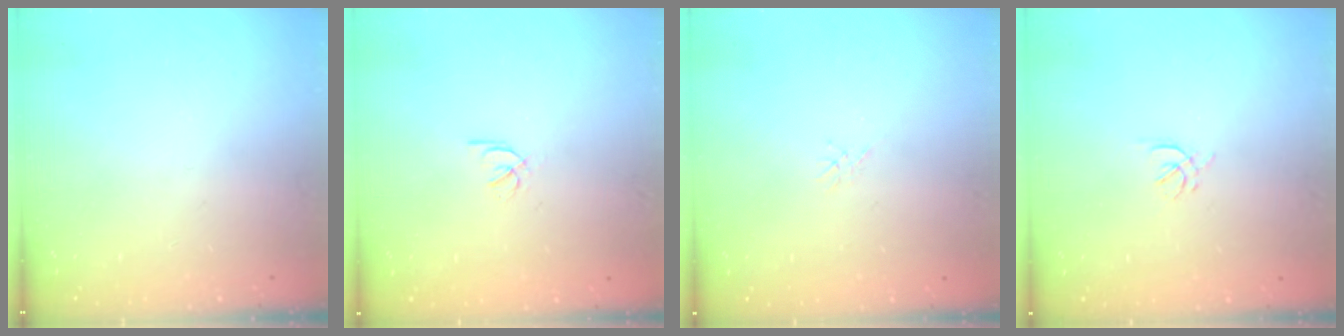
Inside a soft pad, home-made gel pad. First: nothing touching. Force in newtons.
{"total": 2.1, "press": 2.1, "slide": 0.1}
{"total": 0.0}
{"total": 1.7, "press": 1.6, "slide": 0.6}